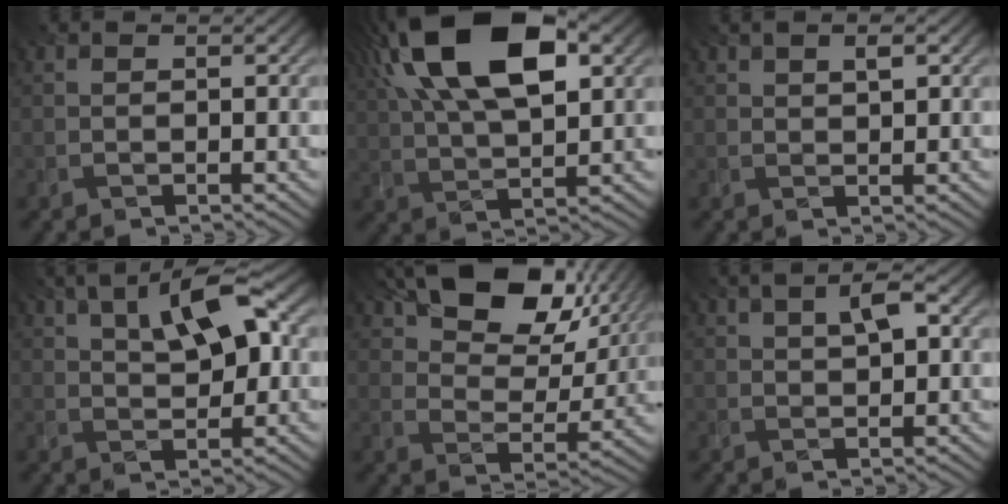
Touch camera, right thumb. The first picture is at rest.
{"total": 17.3, "force": [7.6, 7.9, 13.4], "torque": [-0.267, 0.043, 0.115]}
{"total": 1.8, "force": [1.2, 0.6, 1.2], "torque": [-0.017, 0.001, 0.022]}
{"total": 7.7, "force": [3.1, 3.0, 6.3], "torque": [-0.108, 0.017, 0.048]}
{"total": 14.5, "force": [9.1, 7.6, 8.4], "torque": [-0.145, 0.004, 0.139]}
{"total": 3.4, "force": [1.6, 1.1, 2.7], "torque": [-0.052, 0.010, 0.026]}